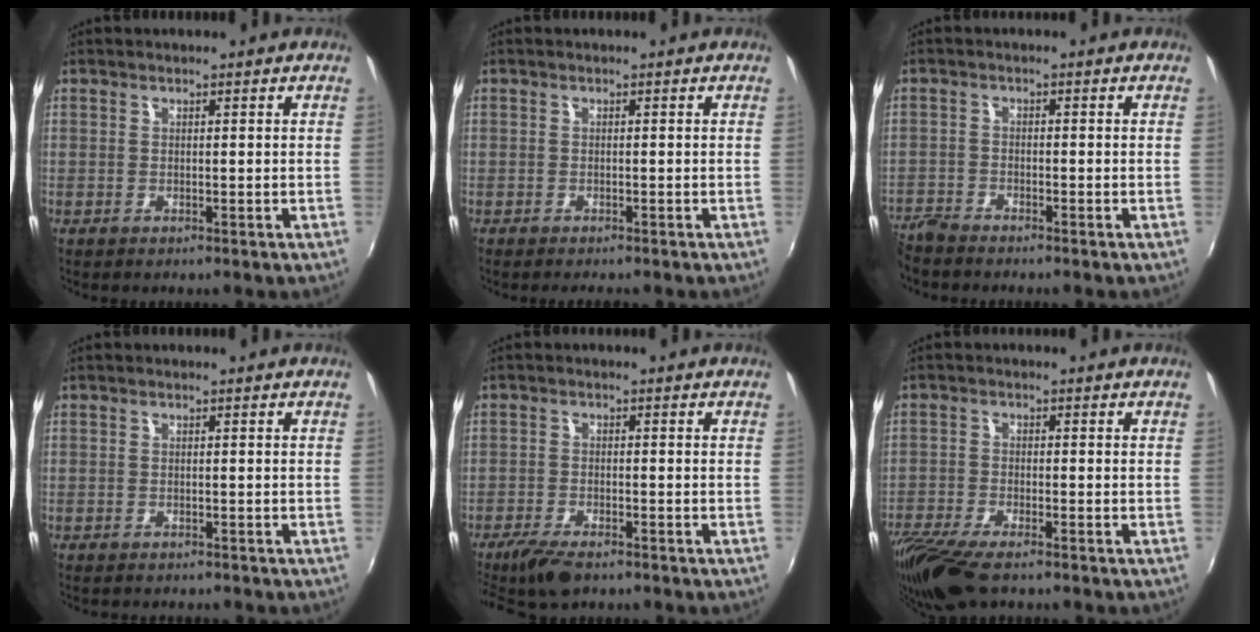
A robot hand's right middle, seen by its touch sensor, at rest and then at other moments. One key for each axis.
{"total": 1.5, "fx": -1.3, "fy": 0.6, "fz": 0.4, "tx": -0.014, "ty": -0.006, "tz": -0.022}
{"total": 5.3, "fx": -5.1, "fy": 0.9, "fz": 1.3, "tx": -0.042, "ty": -0.020, "tz": -0.105}
{"total": 2.5, "fx": -2.3, "fy": 0.6, "fz": 0.7, "tx": -0.019, "ty": -0.012, "tz": -0.033}
{"total": 6.6, "fx": -5.3, "fy": 1.8, "fz": 3.5, "tx": -0.092, "ty": -0.019, "tz": -0.098}
{"total": 11.7, "fx": -9.2, "fy": 2.9, "fz": 6.7, "tx": -0.161, "ty": -0.044, "tz": -0.170}